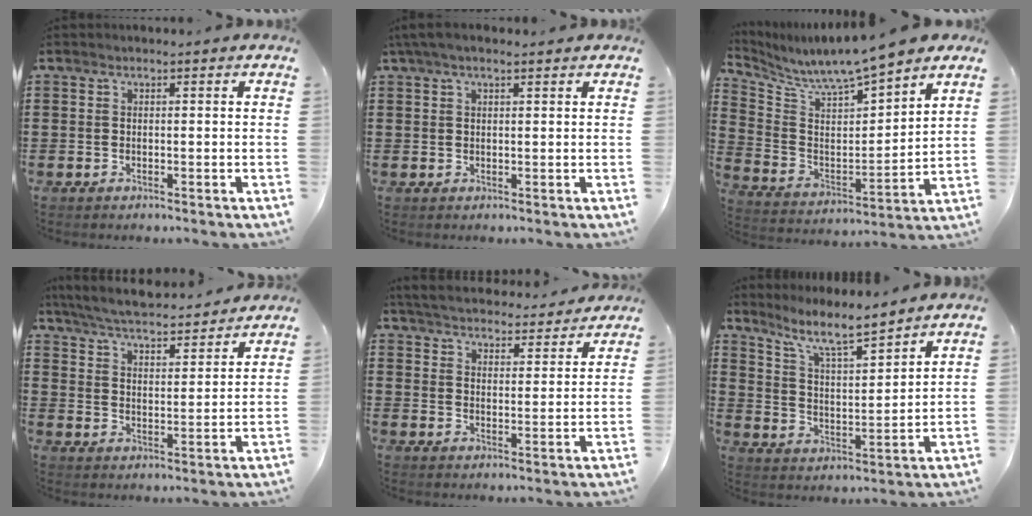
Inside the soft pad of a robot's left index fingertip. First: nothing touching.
{"total": 2.3, "force": [1.5, 0.6, 1.6], "torque": [-0.035, 0.005, 0.027]}
{"total": 6.8, "force": [6.5, 0.4, 1.7], "torque": [-0.068, -0.055, 0.108]}
{"total": 5.2, "force": [5.1, 0.0, 1.2], "torque": [-0.048, -0.034, 0.084]}
{"total": 4.7, "force": [4.7, 0.2, 0.3], "torque": [-0.030, -0.029, 0.080]}
{"total": 7.6, "force": [6.6, 0.8, 3.6], "torque": [-0.094, -0.032, 0.115]}